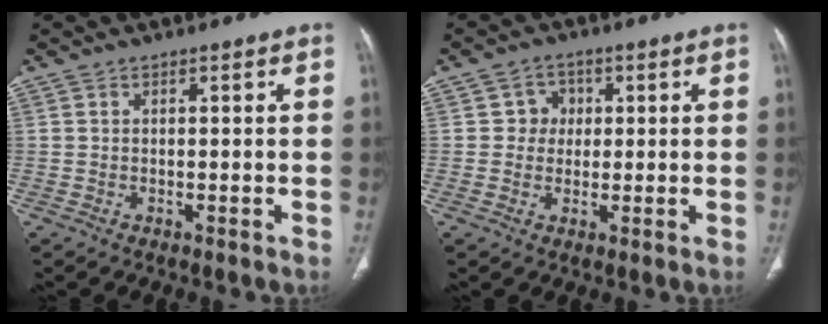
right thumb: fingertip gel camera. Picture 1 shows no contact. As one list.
[{"total": 4.1, "force": [0.7, 3.9, 1.1], "torque": [0.012, 0.007, 0.004]}]